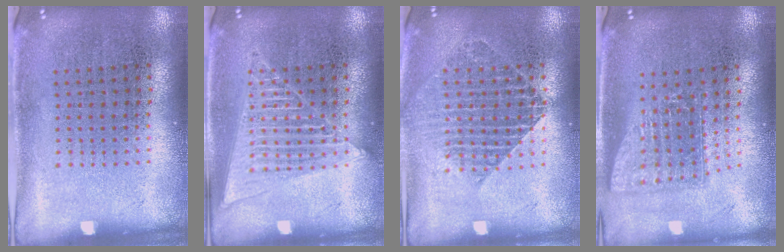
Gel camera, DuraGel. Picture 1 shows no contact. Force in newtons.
{"total": 2.7, "press": 2.7, "slide": 0.4}
{"total": 1.6, "press": 1.4, "slide": 0.7}
{"total": 1.7, "press": 1.3, "slide": 1.0}